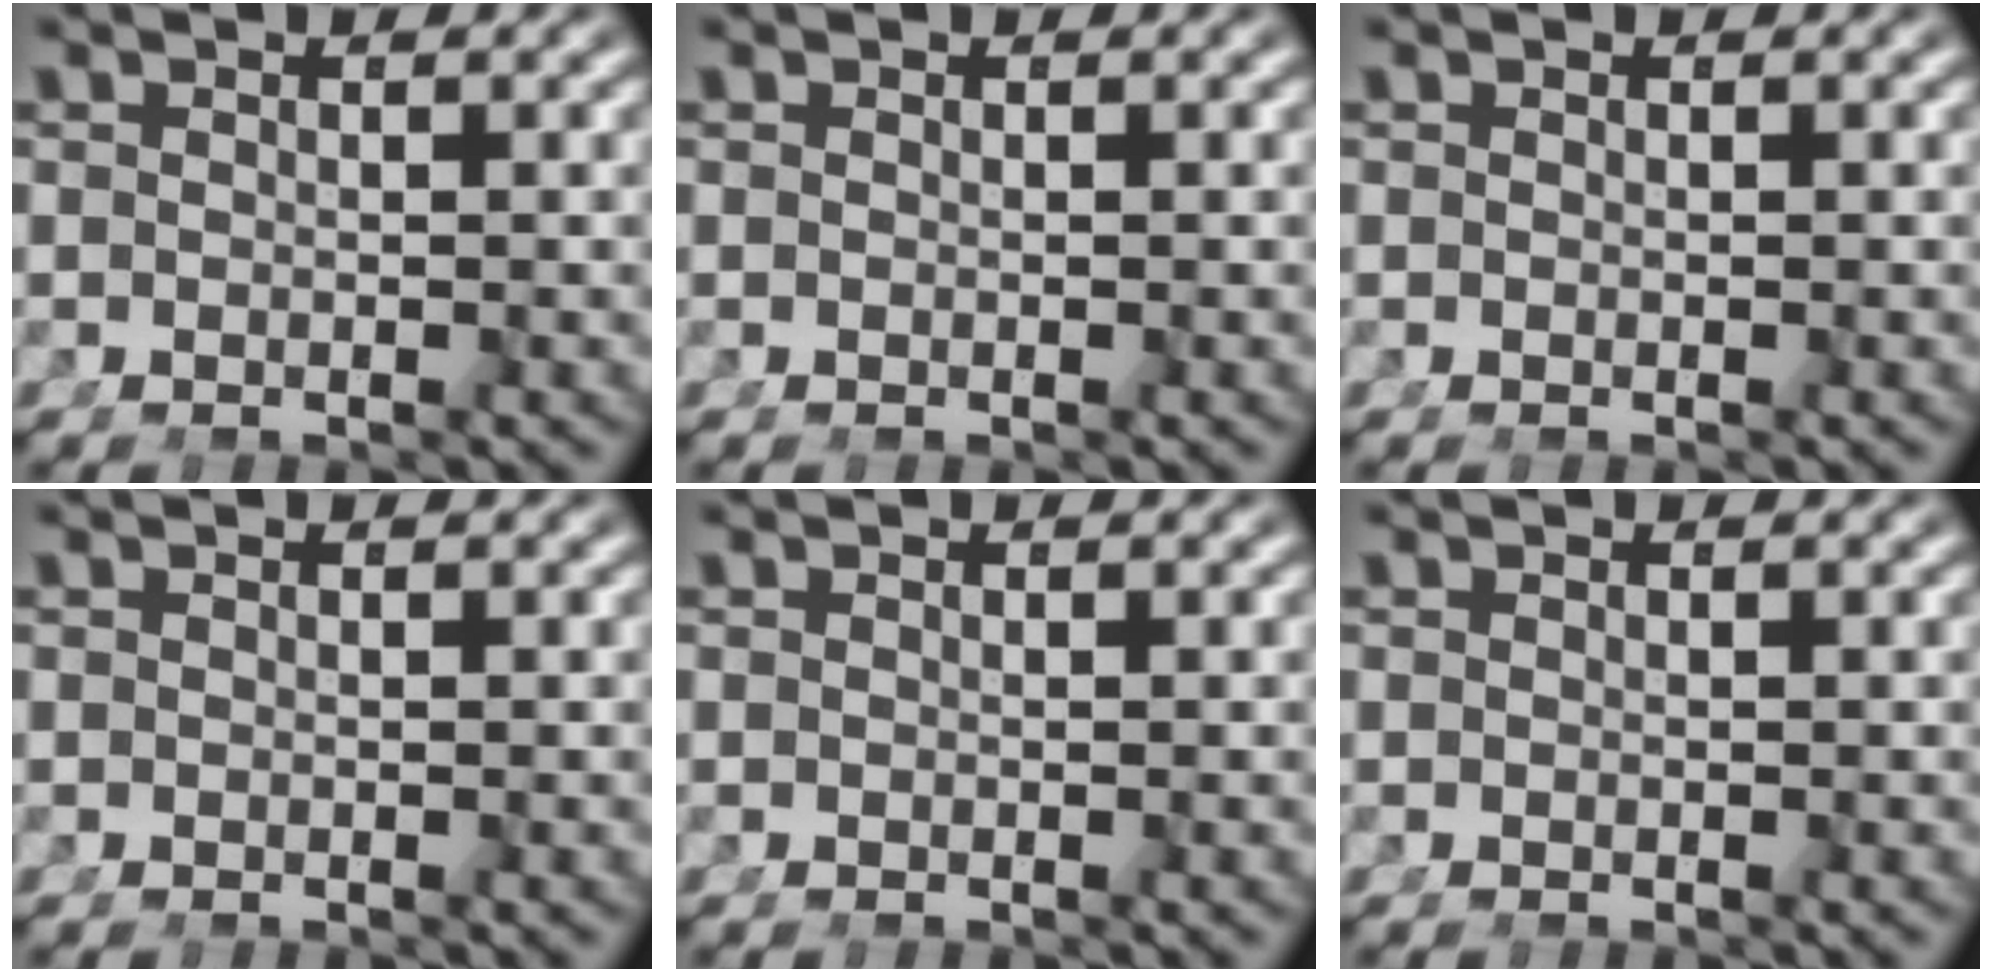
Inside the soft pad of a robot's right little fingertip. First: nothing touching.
{"total": 0.0}
{"total": 0.0}
{"total": 0.0}
{"total": 0.0}
{"total": 0.0}